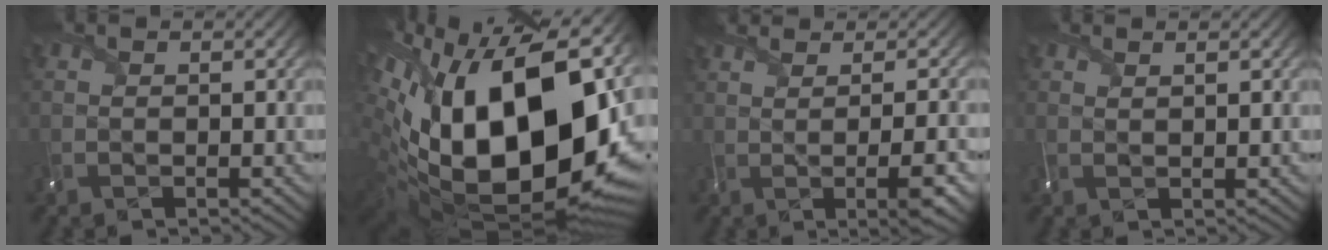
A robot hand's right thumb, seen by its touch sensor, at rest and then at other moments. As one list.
[{"total": 23.1, "force": [-0.1, 12.3, 19.5], "torque": [-0.381, -0.036, 0.003]}, {"total": 5.4, "force": [1.0, 1.2, 5.2], "torque": [-0.054, 0.027, 0.000]}, {"total": 1.0, "force": [0.7, 0.0, 0.7], "torque": [-0.003, -0.003, 0.010]}]